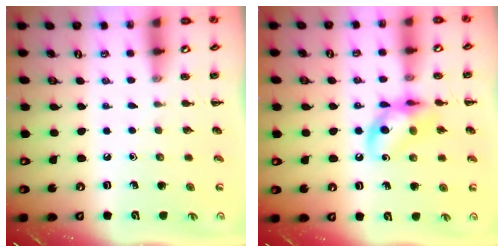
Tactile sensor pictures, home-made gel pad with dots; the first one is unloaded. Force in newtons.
{"total": 14.1, "press": 13.9, "slide": 2.4}